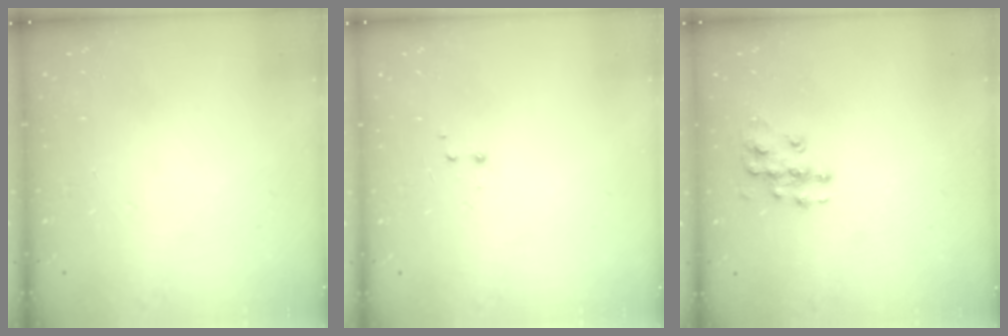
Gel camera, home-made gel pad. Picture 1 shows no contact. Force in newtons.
{"total": 1.2, "press": 1.0, "slide": 0.6}
{"total": 8.9, "press": 8.8, "slide": 0.6}